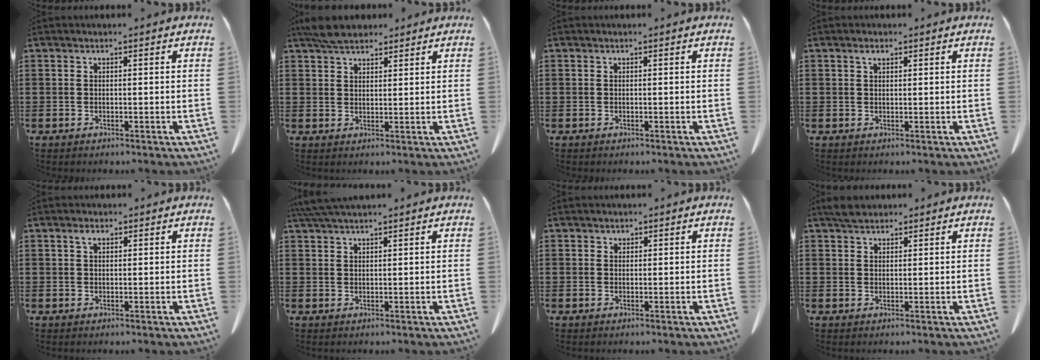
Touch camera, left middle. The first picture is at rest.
{"total": 4.4, "force": [3.8, 1.5, 1.7], "torque": [-0.043, -0.001, 0.073]}
{"total": 0.0}
{"total": 1.3, "force": [0.7, 0.6, 0.9], "torque": [-0.014, -0.001, 0.012]}
{"total": 1.6, "force": [0.9, 0.7, 1.2], "torque": [-0.019, -0.001, 0.015]}
{"total": 3.4, "force": [2.9, 0.2, 1.7], "torque": [-0.041, -0.004, 0.057]}
{"total": 0.8, "force": [0.6, 0.5, 0.0], "torque": [-0.003, -0.001, 0.014]}
{"total": 2.5, "force": [2.2, 0.9, 0.7], "torque": [-0.011, -0.001, 0.042]}